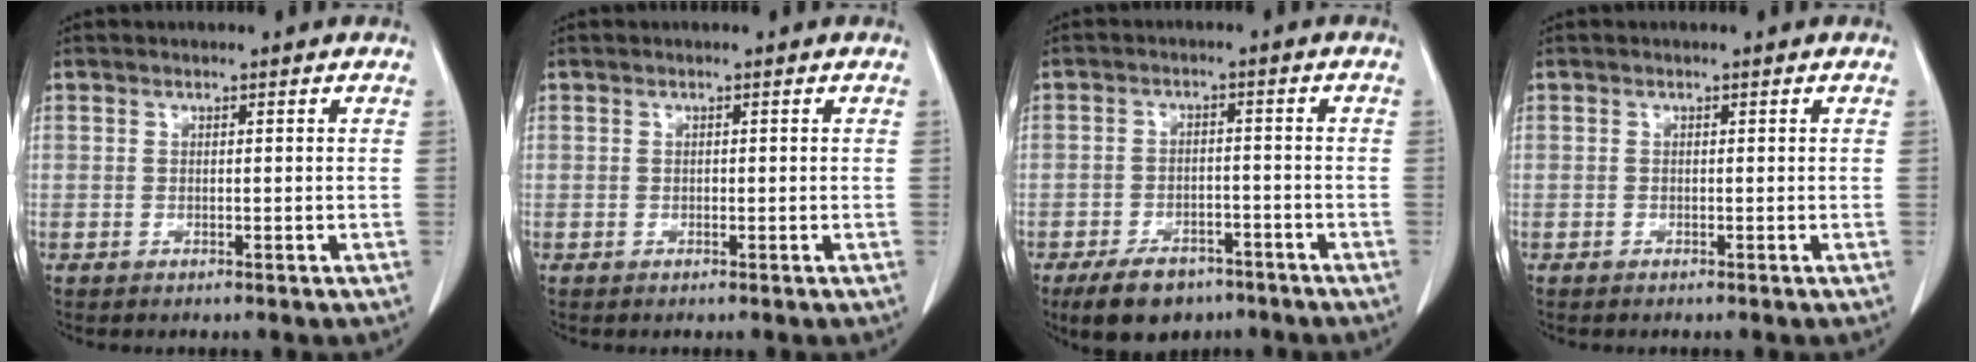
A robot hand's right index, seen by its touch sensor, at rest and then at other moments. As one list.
[{"total": 0.0}, {"total": 7.9, "force": [-5.8, 4.1, 3.4], "torque": [-0.058, 0.001, -0.089]}, {"total": 0.0}]